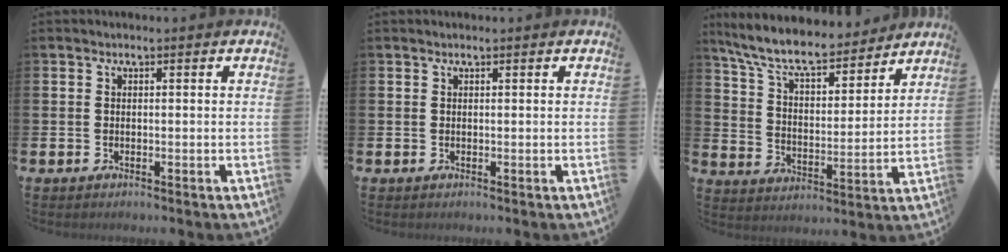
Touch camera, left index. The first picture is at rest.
{"total": 0.0}
{"total": 9.4, "force": [8.4, 2.3, 3.4], "torque": [-0.098, -0.055, 0.146]}